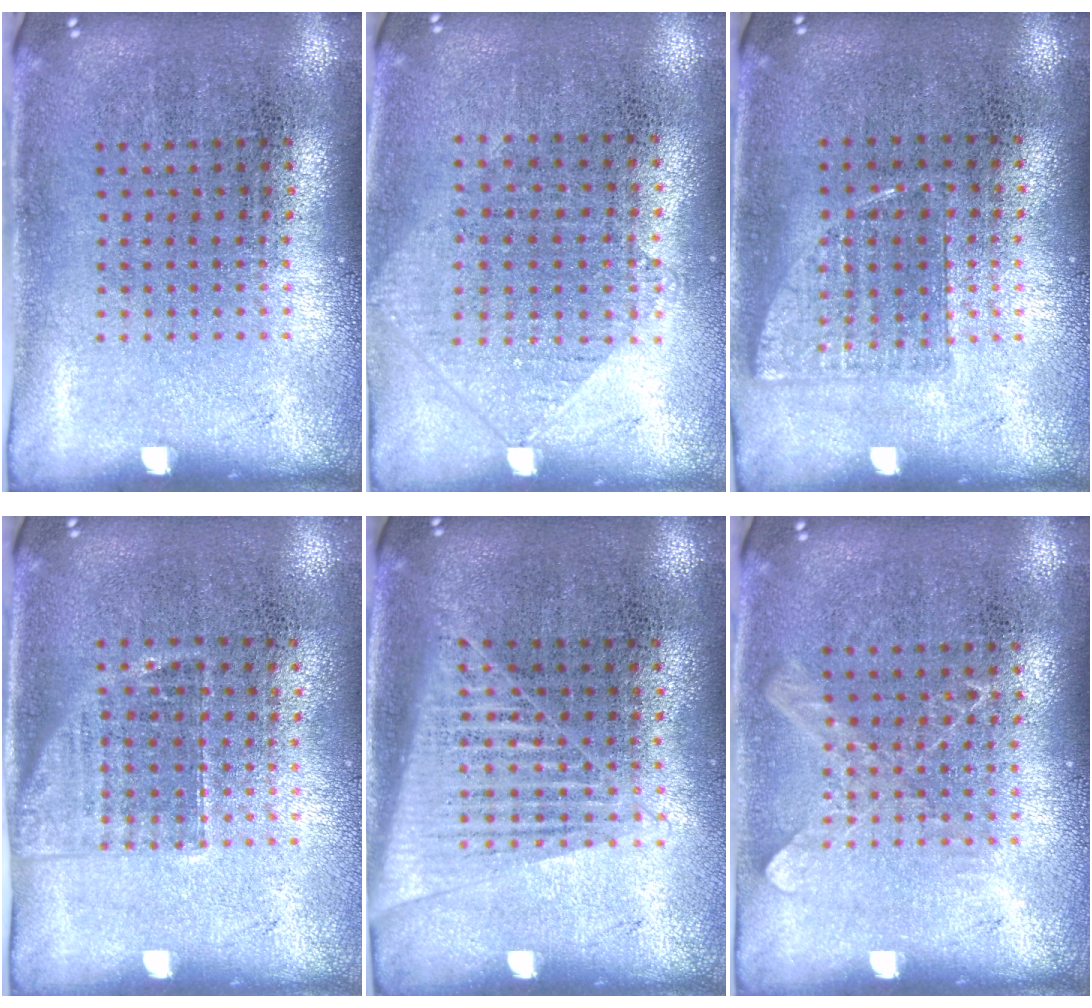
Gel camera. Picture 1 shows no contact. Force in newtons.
{"total": 1.0, "press": 0.9, "slide": 0.4}
{"total": 0.7, "press": 0.7, "slide": 0.3}
{"total": 1.2, "press": 1.0, "slide": 0.8}
{"total": 1.4, "press": 1.3, "slide": 0.7}
{"total": 1.0, "press": 1.0, "slide": 0.3}